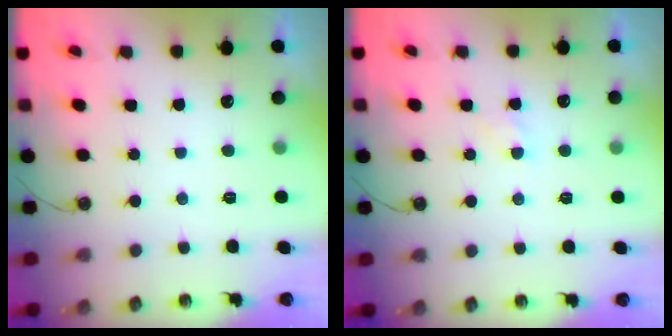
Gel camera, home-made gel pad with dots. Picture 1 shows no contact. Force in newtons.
{"total": 3.3, "press": 3.3, "slide": 0.3}